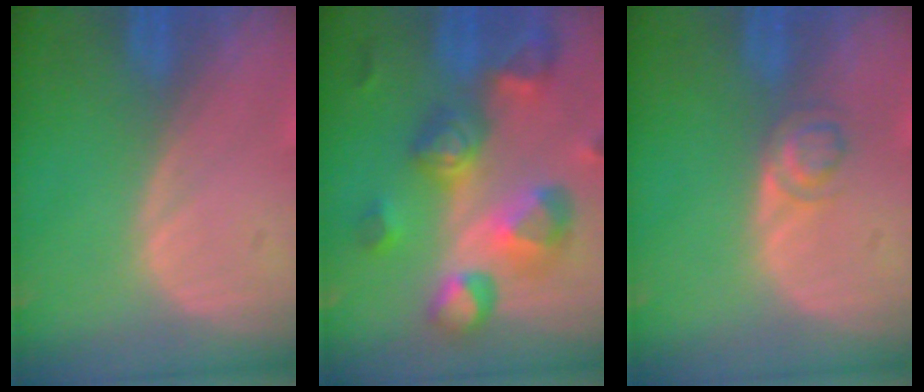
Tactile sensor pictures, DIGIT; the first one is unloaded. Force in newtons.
{"total": 11.2, "press": 10.0, "slide": 5.0}
{"total": 2.7, "press": 2.7, "slide": 0.2}